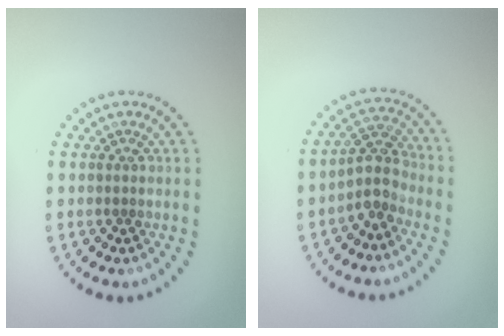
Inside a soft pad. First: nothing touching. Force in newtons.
{"total": 2.9, "press": 2.3, "slide": 1.8}